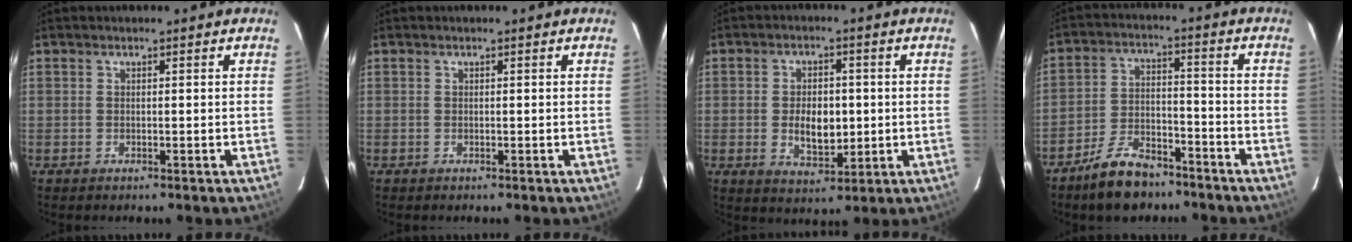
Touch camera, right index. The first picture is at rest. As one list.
[{"total": 0.0}, {"total": 7.4, "force": [-0.5, 4.3, 6.0], "torque": [-0.110, -0.001, -0.002]}, {"total": 10.9, "force": [-8.3, 4.8, 5.1], "torque": [-0.109, 0.015, -0.138]}]